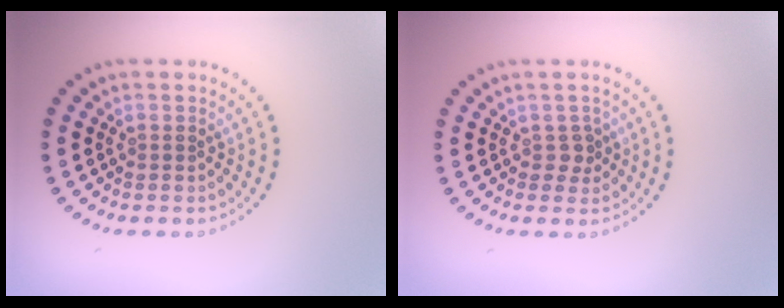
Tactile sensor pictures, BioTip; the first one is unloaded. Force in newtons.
{"total": 1.3, "press": 1.0, "slide": 0.8}